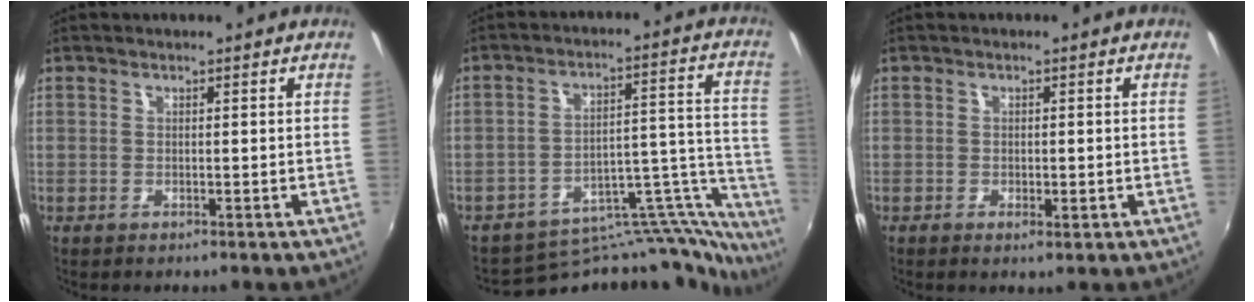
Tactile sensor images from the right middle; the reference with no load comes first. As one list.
[{"total": 18.2, "force": [-17.9, 2.9, 1.6], "torque": [0.006, 0.056, -0.258]}, {"total": 1.2, "force": [-0.2, 0.6, 1.0], "torque": [-0.014, -0.005, -0.006]}]